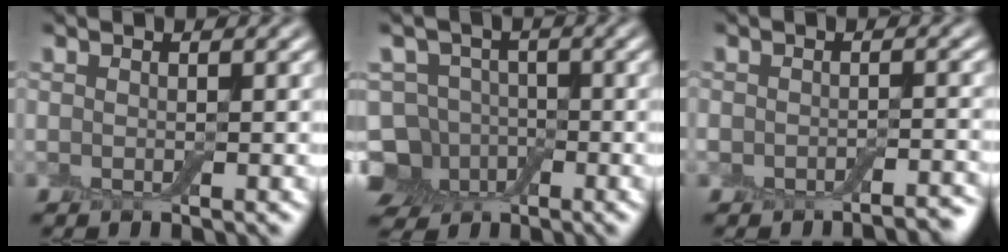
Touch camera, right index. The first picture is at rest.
{"total": 7.3, "force": [-3.7, 5.6, 2.8], "torque": [-0.035, 0.000, -0.080]}
{"total": 3.2, "force": [-2.8, 1.0, 1.1], "torque": [-0.012, 0.000, -0.033]}